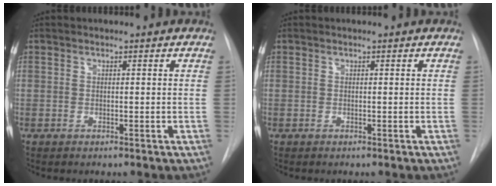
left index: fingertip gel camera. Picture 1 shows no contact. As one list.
[{"total": 0.0}]